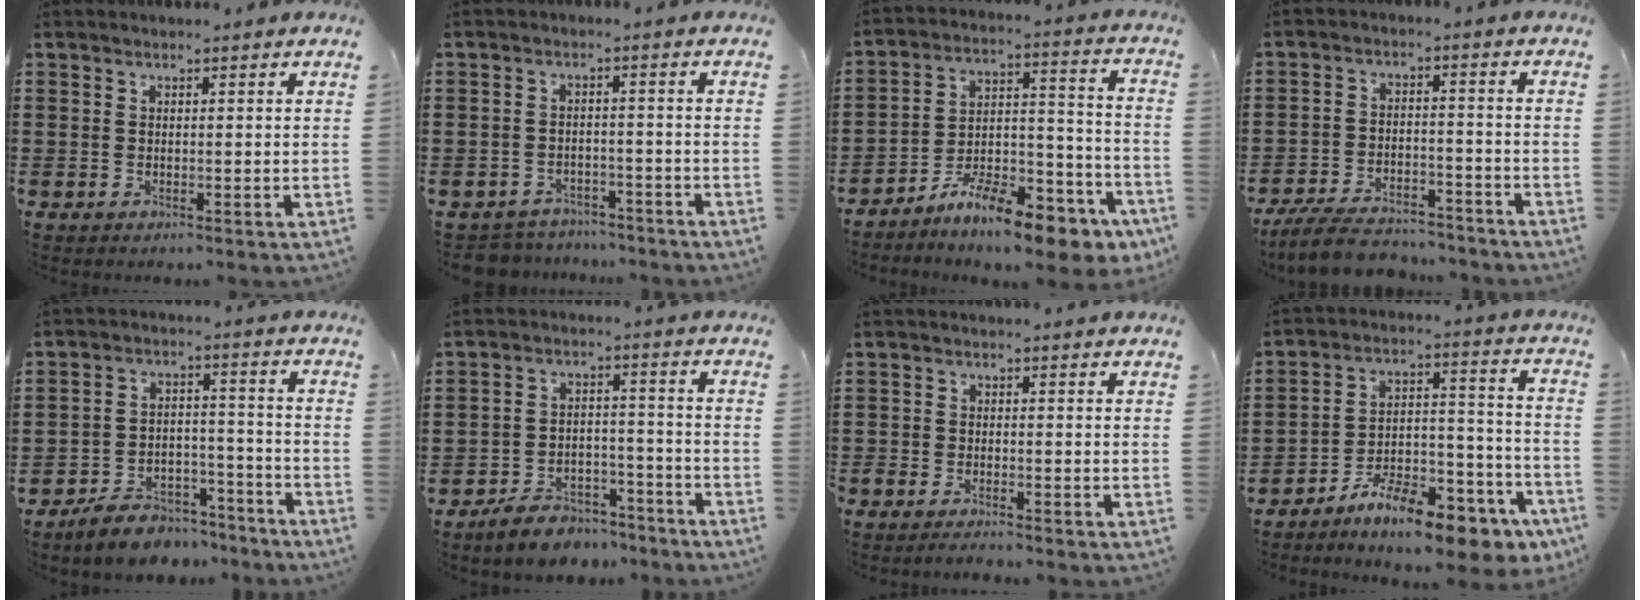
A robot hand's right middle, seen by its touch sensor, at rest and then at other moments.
{"total": 3.3, "force": [-3.3, 0.6, -0.4], "torque": [-0.001, 0.003, -0.072]}
{"total": 11.9, "force": [-10.2, 2.2, 5.7], "torque": [-0.085, 0.040, -0.190]}
{"total": 7.3, "force": [-6.7, 1.5, 2.4], "torque": [-0.045, 0.015, -0.130]}
{"total": 6.7, "force": [-6.4, 1.8, 0.8], "torque": [-0.010, 0.026, -0.127]}
{"total": 6.1, "force": [-5.8, 1.5, 0.7], "torque": [-0.010, 0.024, -0.117]}
{"total": 2.0, "force": [-2.0, 0.1, 0.0], "torque": [-0.006, 0.001, -0.042]}
{"total": 11.2, "force": [-9.8, 2.1, 5.0], "torque": [-0.069, 0.042, -0.185]}